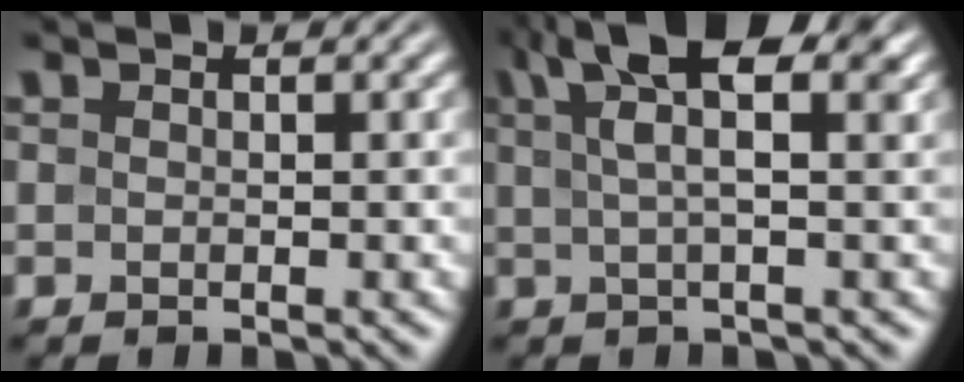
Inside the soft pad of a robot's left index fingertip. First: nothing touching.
{"total": 7.4, "force": [3.6, 2.2, 6.0], "torque": [-0.086, 0.024, 0.056]}